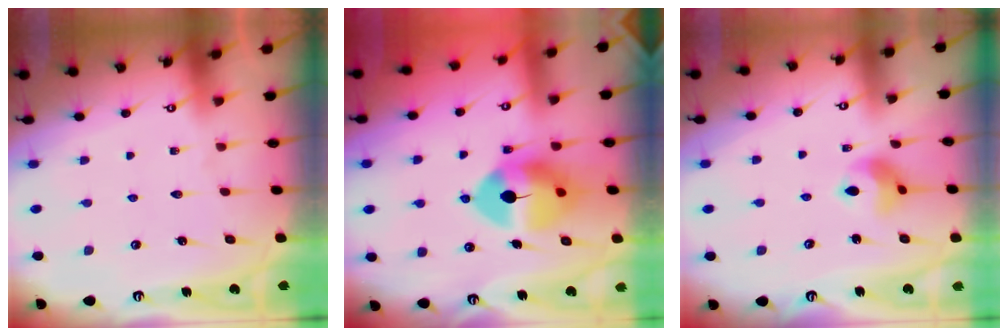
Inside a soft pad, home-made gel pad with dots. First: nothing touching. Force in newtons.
{"total": 10.0, "press": 9.9, "slide": 1.6}
{"total": 8.3, "press": 8.2, "slide": 1.0}